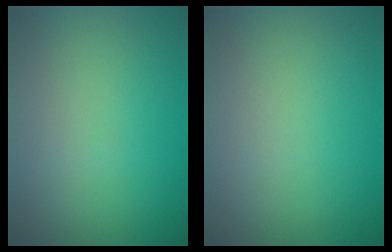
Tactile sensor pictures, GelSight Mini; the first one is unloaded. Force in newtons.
{"total": 0.0}